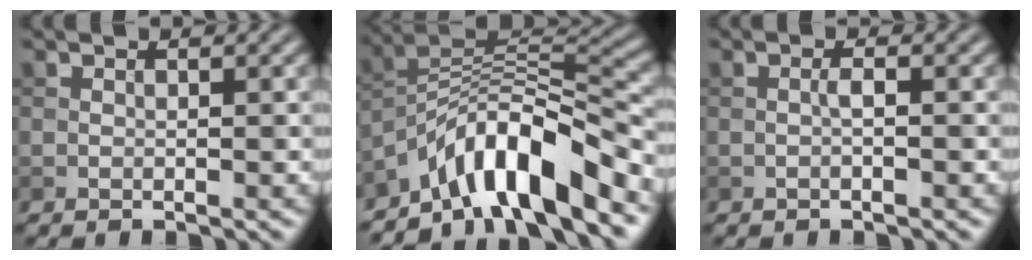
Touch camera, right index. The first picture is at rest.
{"total": 9.1, "force": [-6.2, 2.4, 6.1], "torque": [-0.087, 0.013, -0.115]}
{"total": 0.8, "force": [-0.2, 0.1, 0.8], "torque": [-0.015, 0.001, -0.006]}